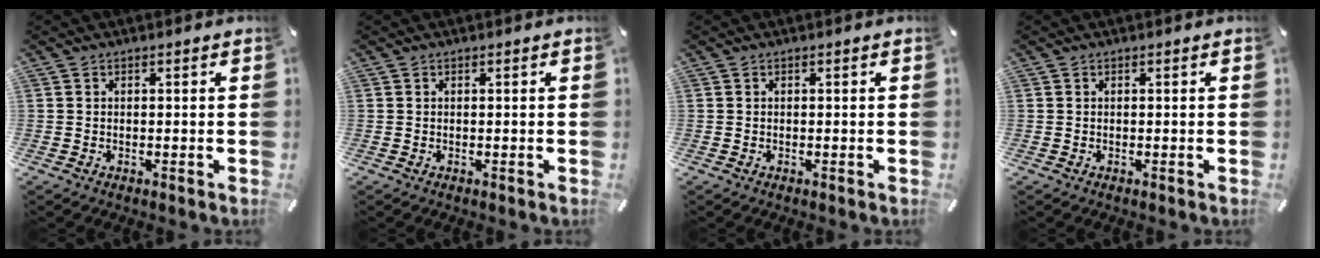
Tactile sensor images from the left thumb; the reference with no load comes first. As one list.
[{"total": 0.0}, {"total": 0.0}, {"total": 0.0}]